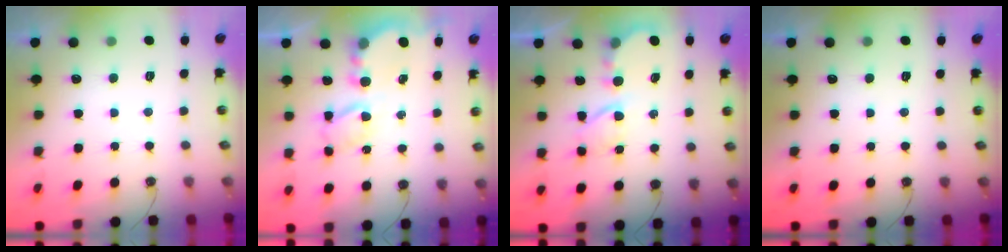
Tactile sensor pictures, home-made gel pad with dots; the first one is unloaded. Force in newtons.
{"total": 7.3, "press": 7.2, "slide": 0.6}
{"total": 6.2, "press": 6.2, "slide": 0.5}
{"total": 0.0}